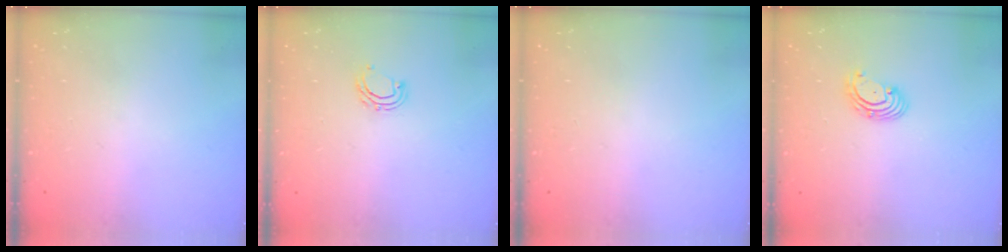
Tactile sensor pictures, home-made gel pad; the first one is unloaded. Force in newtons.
{"total": 5.2, "press": 5.0, "slide": 1.2}
{"total": 0.0}
{"total": 2.9, "press": 2.9, "slide": 0.1}